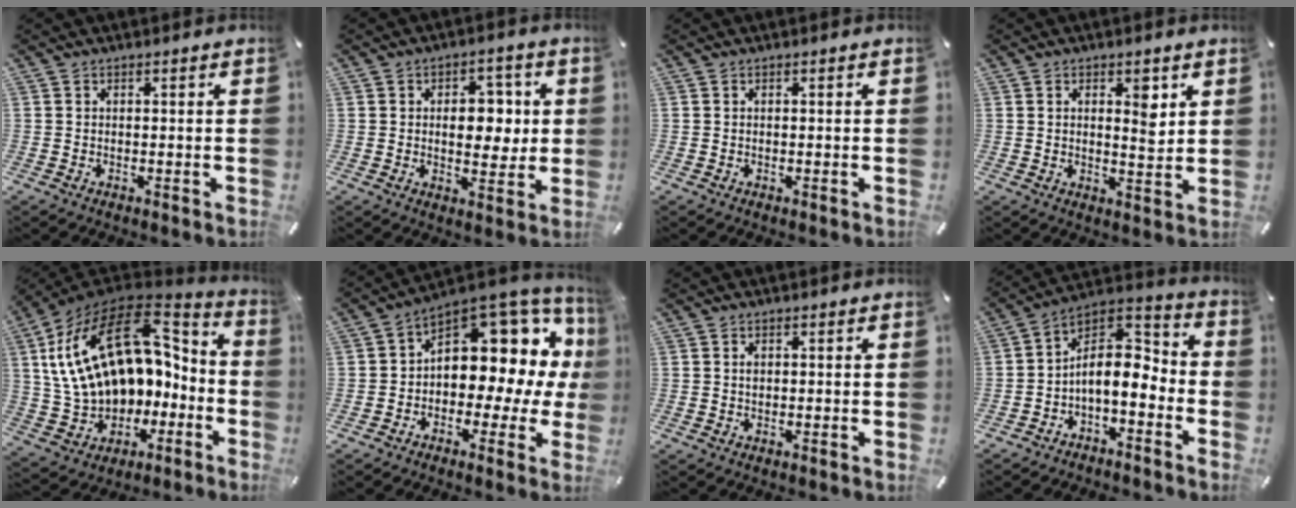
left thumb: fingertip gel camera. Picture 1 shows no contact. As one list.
[{"total": 8.9, "force": [1.0, 6.1, 6.4], "torque": [-0.075, -0.003, 0.010]}, {"total": 0.0}, {"total": 5.1, "force": [2.4, 2.4, 3.8], "torque": [-0.042, -0.016, 0.034]}, {"total": 23.6, "force": [7.2, 15.7, 16.2], "torque": [-0.317, -0.046, 0.143]}, {"total": 11.5, "force": [5.1, 7.6, 6.9], "torque": [-0.077, -0.074, 0.084]}, {"total": 0.9, "force": [0.2, 0.6, 0.7], "torque": [-0.015, 0.001, 0.004]}, {"total": 10.5, "force": [-2.2, 7.2, 7.4], "torque": [-0.104, -0.001, -0.039]}]